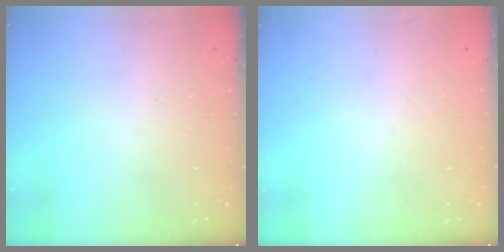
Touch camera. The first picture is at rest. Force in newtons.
{"total": 0.0}